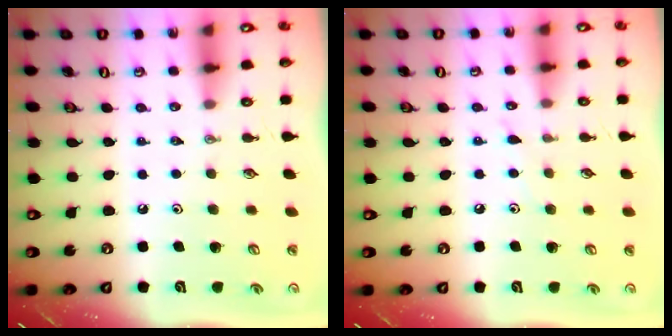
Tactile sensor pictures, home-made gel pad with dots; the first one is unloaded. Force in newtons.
{"total": 5.4, "press": 5.4, "slide": 0.6}